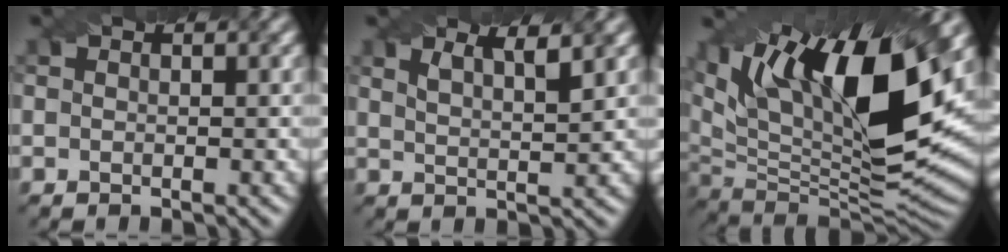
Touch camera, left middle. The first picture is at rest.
{"total": 3.5, "force": [2.3, 1.0, 2.5], "torque": [-0.022, 0.012, 0.021]}
{"total": 16.6, "force": [7.5, 6.1, 13.5], "torque": [-0.238, 0.012, 0.129]}